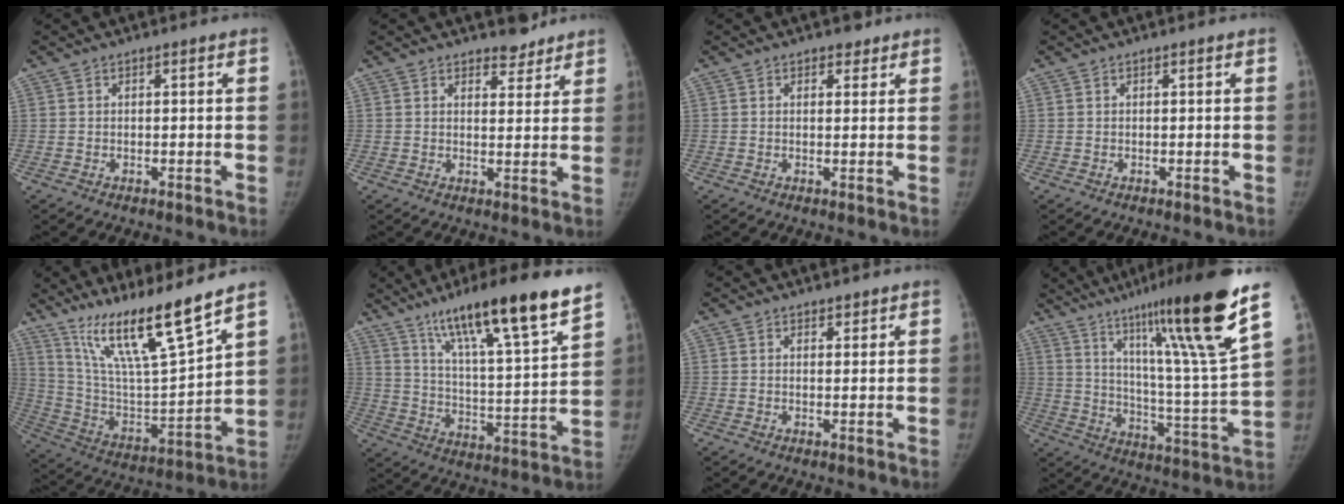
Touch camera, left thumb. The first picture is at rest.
{"total": 4.2, "force": [3.5, 1.9, 1.2], "torque": [0.007, -0.025, 0.052]}
{"total": 2.3, "force": [1.6, 1.4, 0.9], "torque": [0.003, -0.007, 0.019]}
{"total": 0.0}
{"total": 19.6, "force": [14.1, 1.7, 13.5], "torque": [-0.212, -0.073, 0.264]}
{"total": 21.6, "force": [14.8, 2.4, 15.5], "torque": [-0.232, -0.060, 0.248]}
{"total": 1.4, "force": [1.1, 0.8, 0.5], "torque": [0.006, -0.007, 0.015]}
{"total": 26.0, "force": [15.5, 2.1, 20.7], "torque": [-0.302, -0.058, 0.249]}